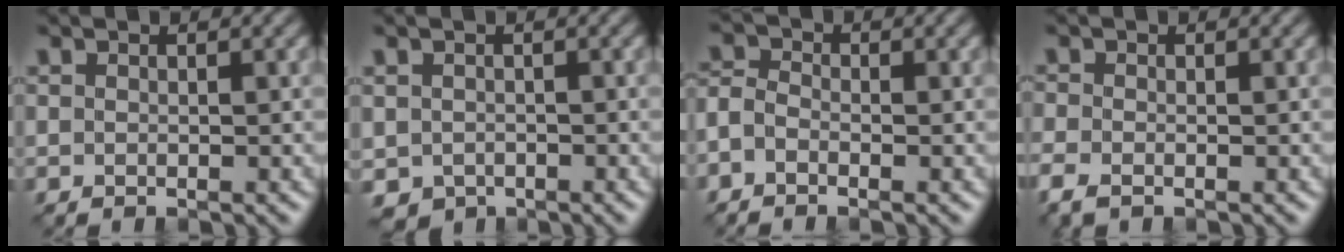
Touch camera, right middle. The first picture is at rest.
{"total": 2.3, "force": [-1.2, 1.7, 0.8], "torque": [-0.021, -0.007, -0.026]}
{"total": 2.1, "force": [-1.1, 1.3, 1.2], "torque": [-0.029, 0.005, -0.036]}
{"total": 2.1, "force": [-1.4, 1.0, 1.1], "torque": [-0.034, -0.007, -0.039]}